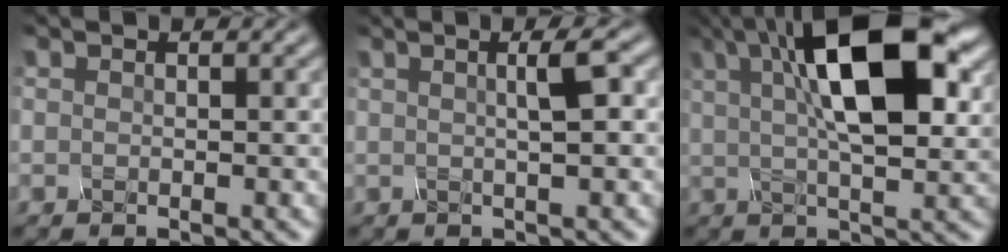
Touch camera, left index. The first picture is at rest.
{"total": 3.4, "force": [0.8, 0.8, 3.3], "torque": [-0.034, 0.010, 0.002]}
{"total": 12.2, "force": [4.5, 4.3, 10.5], "torque": [-0.159, 0.011, 0.066]}